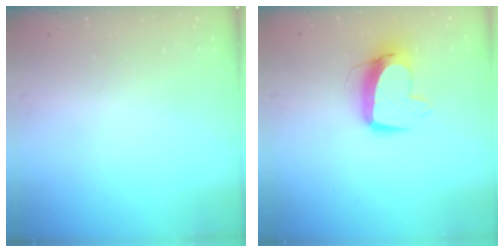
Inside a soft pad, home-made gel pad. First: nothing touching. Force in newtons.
{"total": 10.9, "press": 10.8, "slide": 1.2}